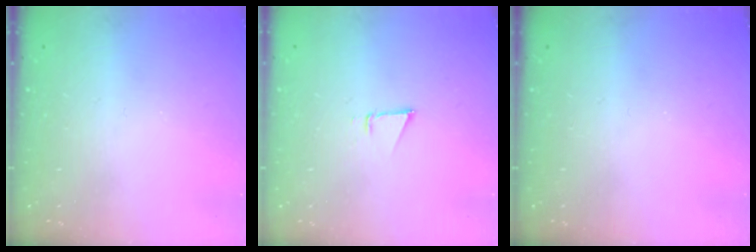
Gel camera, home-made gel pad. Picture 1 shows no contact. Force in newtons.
{"total": 2.6, "press": 2.5, "slide": 0.8}
{"total": 0.0}